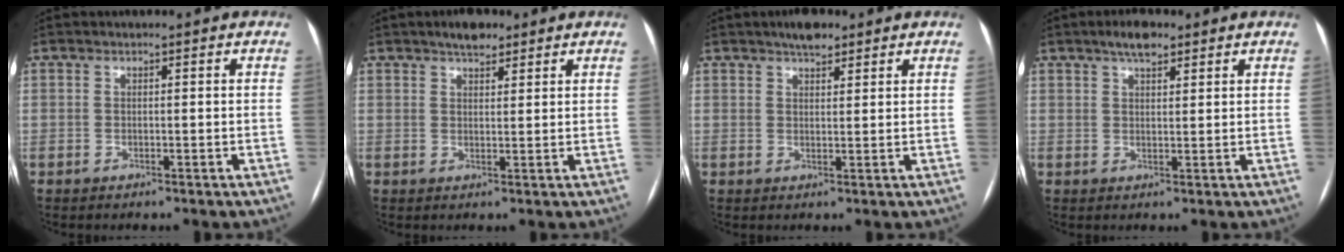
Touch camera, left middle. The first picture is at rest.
{"total": 3.6, "force": [2.7, 1.5, 1.8], "torque": [-0.032, 0.009, 0.043]}
{"total": 3.6, "force": [2.7, 1.4, 1.9], "torque": [-0.035, 0.009, 0.043]}
{"total": 4.0, "force": [2.8, 1.4, 2.5], "torque": [-0.045, 0.009, 0.045]}